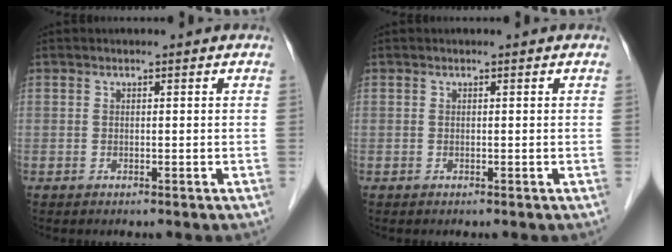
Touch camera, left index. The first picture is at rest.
{"total": 0.0}